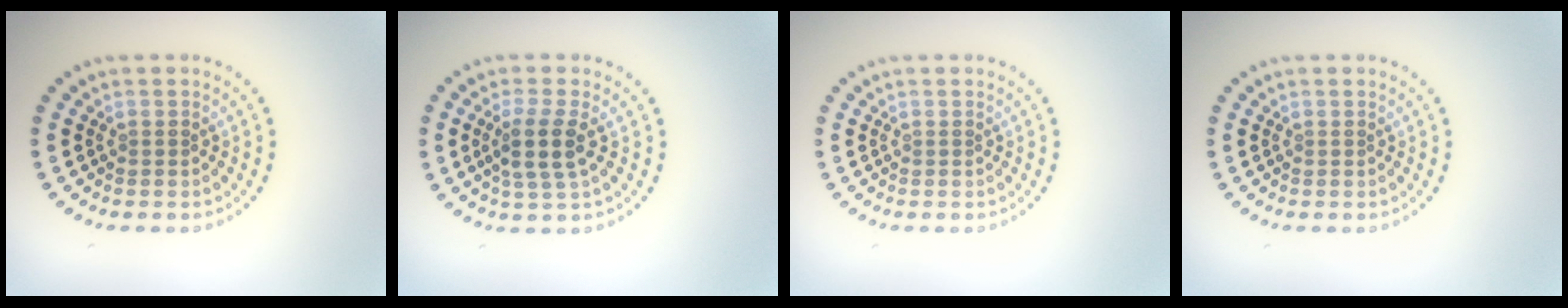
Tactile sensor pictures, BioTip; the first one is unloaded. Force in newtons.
{"total": 3.1, "press": 2.7, "slide": 1.6}
{"total": 0.0}
{"total": 0.0}